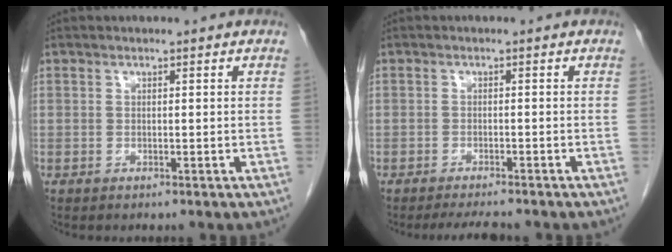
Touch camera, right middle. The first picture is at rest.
{"total": 4.1, "force": [-3.7, 0.3, 1.7], "torque": [-0.028, -0.012, -0.056]}